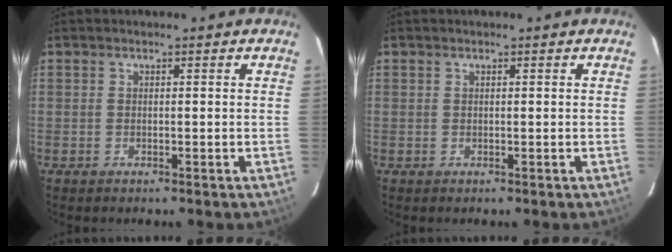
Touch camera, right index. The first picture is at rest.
{"total": 0.0}